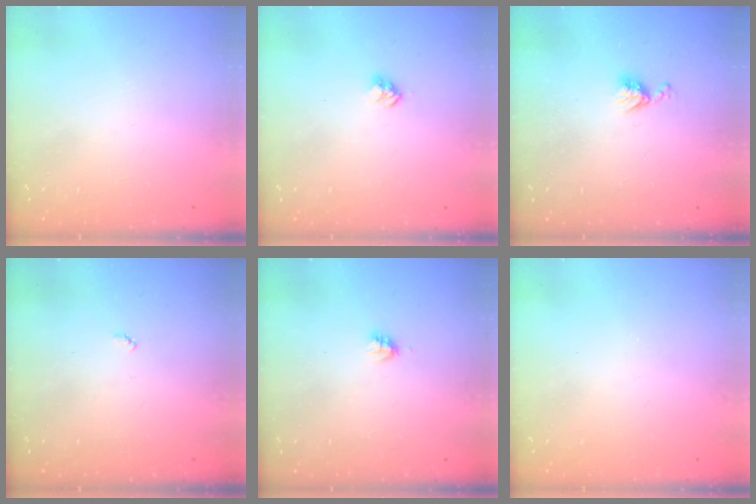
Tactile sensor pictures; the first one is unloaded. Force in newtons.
{"total": 2.8, "press": 2.8, "slide": 0.4}
{"total": 5.8, "press": 5.7, "slide": 0.7}
{"total": 3.1, "press": 3.1, "slide": 0.4}
{"total": 2.7, "press": 2.7, "slide": 0.2}
{"total": 0.0}